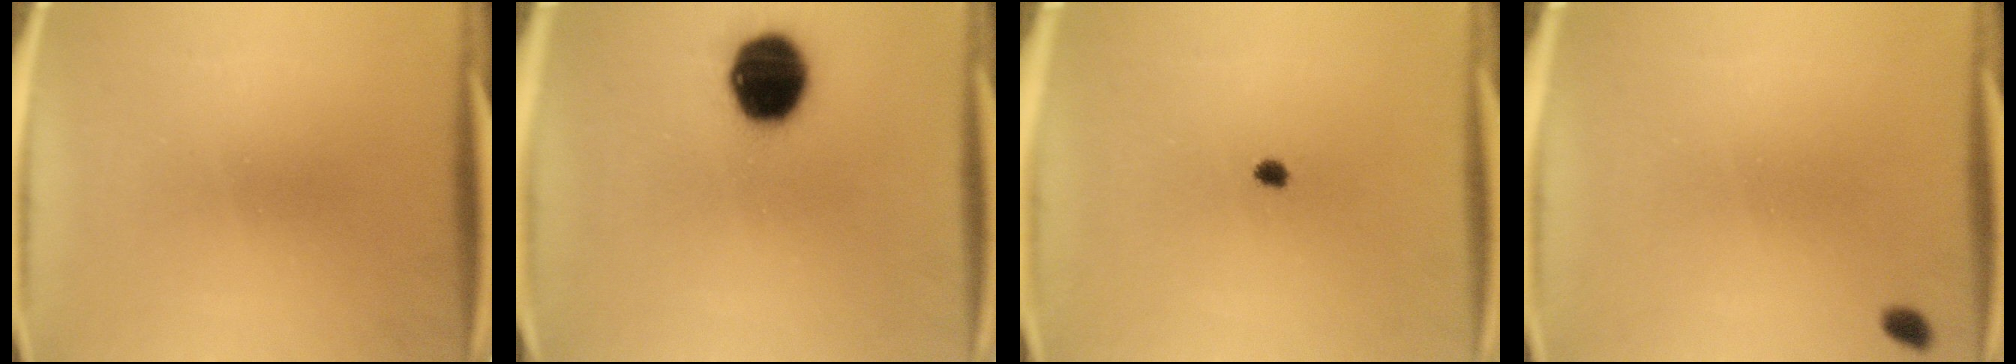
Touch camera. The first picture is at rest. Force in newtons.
{"total": 15.8}
{"total": 1.5}
{"total": 1.2}